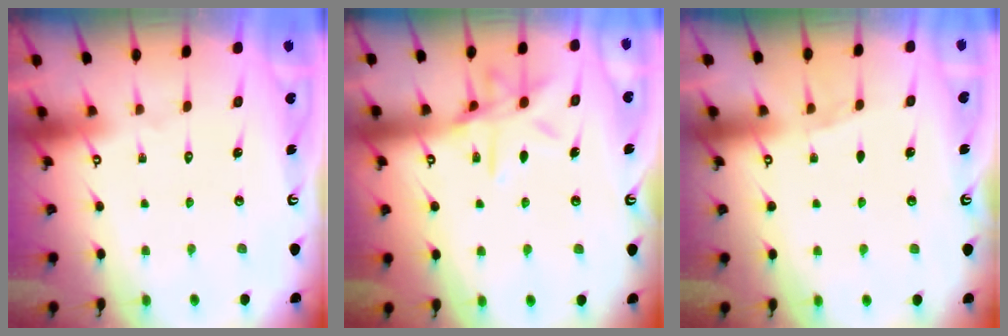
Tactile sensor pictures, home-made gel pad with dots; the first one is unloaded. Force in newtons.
{"total": 11.9, "press": 11.8, "slide": 0.9}
{"total": 3.6, "press": 2.8, "slide": 2.2}